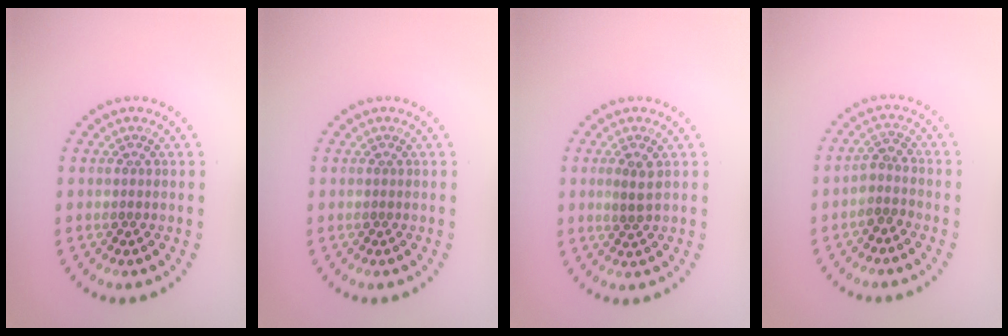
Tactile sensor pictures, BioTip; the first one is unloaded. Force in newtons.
{"total": 0.0}
{"total": 1.6, "press": 1.5, "slide": 0.6}
{"total": 1.9, "press": 1.5, "slide": 1.1}